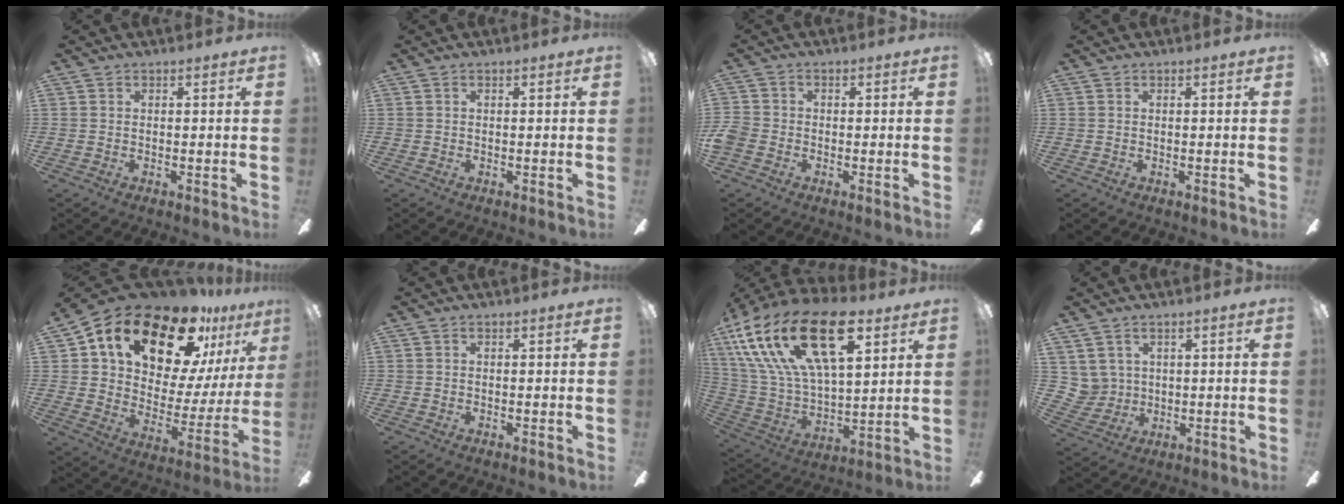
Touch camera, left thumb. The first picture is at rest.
{"total": 0.0}
{"total": 3.4, "force": [-1.5, 2.6, 1.5], "torque": [-0.027, 0.011, -0.028]}
{"total": 0.0}
{"total": 23.7, "force": [16.7, 11.6, 12.2], "torque": [-0.217, -0.094, 0.295]}
{"total": 0.0}
{"total": 27.9, "force": [13.6, 13.6, 20.2], "torque": [-0.395, -0.062, 0.235]}
{"total": 5.2, "force": [3.0, 4.2, 0.2], "torque": [-0.020, -0.007, 0.061]}